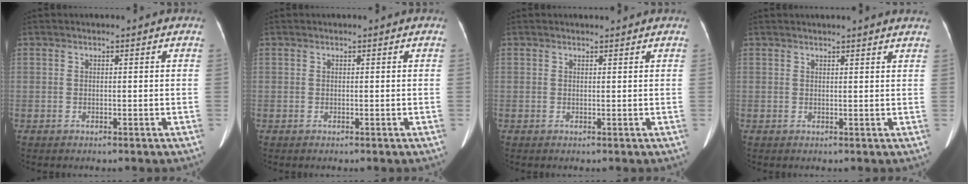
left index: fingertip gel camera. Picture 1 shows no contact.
{"total": 0.0}
{"total": 0.7, "force": [0.7, 0.0, 0.1], "torque": [-0.009, 0.002, 0.012]}
{"total": 6.2, "force": [5.8, 0.0, 2.2], "torque": [-0.028, 0.016, 0.050]}